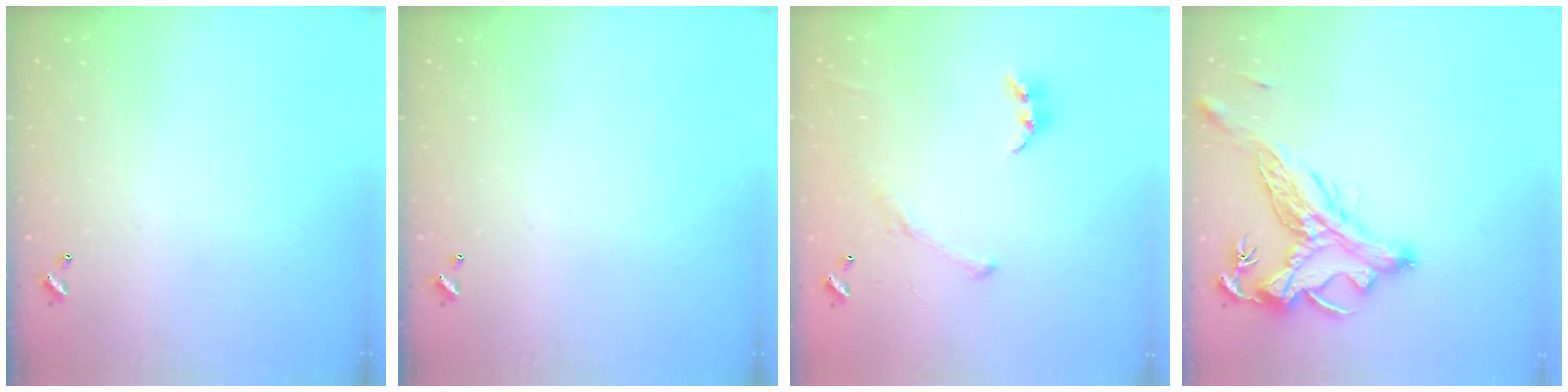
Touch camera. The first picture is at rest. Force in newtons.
{"total": 0.0}
{"total": 2.3, "press": 2.1, "slide": 1.0}
{"total": 4.1, "press": 3.9, "slide": 1.2}